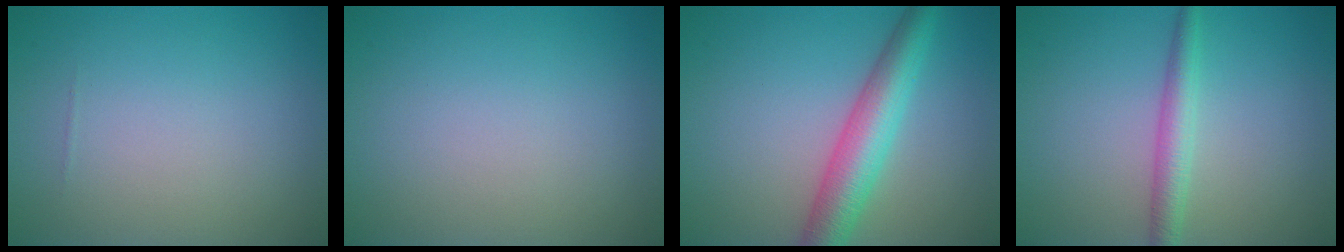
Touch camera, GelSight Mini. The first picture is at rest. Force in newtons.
{"total": 0.0}
{"total": 5.6, "press": 5.6, "slide": 0.1}
{"total": 2.5, "press": 2.5, "slide": 0.1}